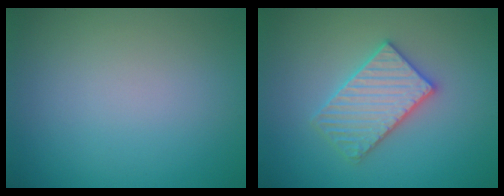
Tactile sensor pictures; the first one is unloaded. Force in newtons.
{"total": 3.7, "press": 3.7, "slide": 0.6}